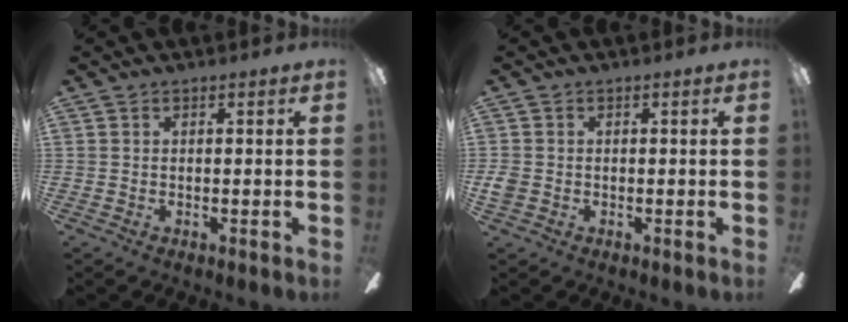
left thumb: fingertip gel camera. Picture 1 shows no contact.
{"total": 2.4, "force": [-0.2, 2.1, 1.0], "torque": [-0.016, 0.006, -0.003]}